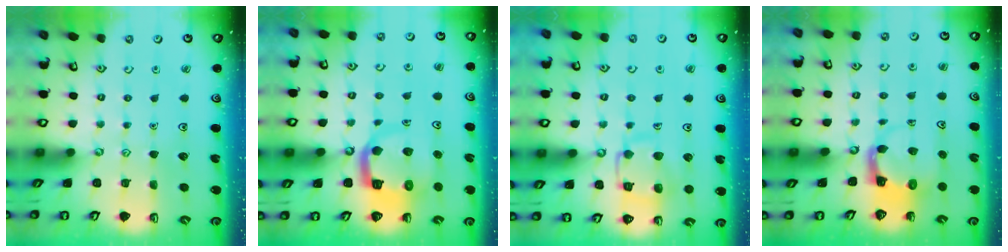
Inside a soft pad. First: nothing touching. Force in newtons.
{"total": 9.0, "press": 9.0, "slide": 1.1}
{"total": 12.2, "press": 12.1, "slide": 1.2}
{"total": 3.7, "press": 3.7, "slide": 0.6}